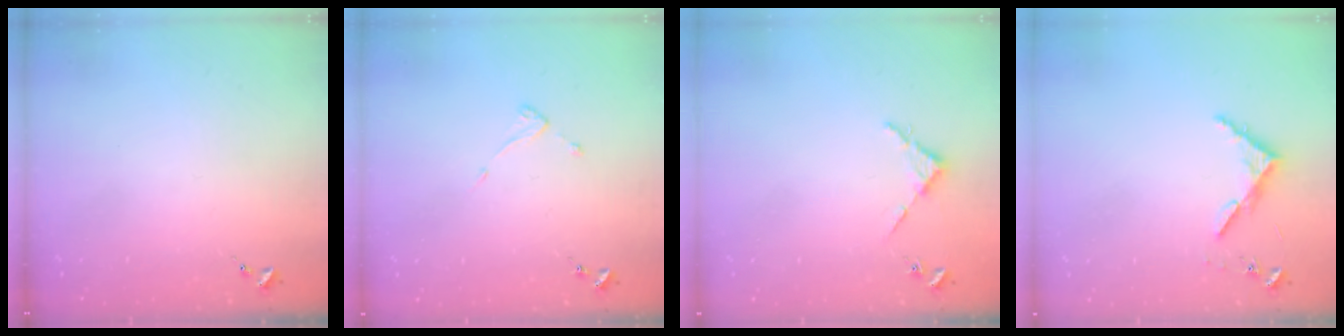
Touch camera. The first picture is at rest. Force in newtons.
{"total": 3.6, "press": 3.6, "slide": 0.2}
{"total": 2.7, "press": 2.7, "slide": 0.3}
{"total": 4.0, "press": 4.0, "slide": 0.3}